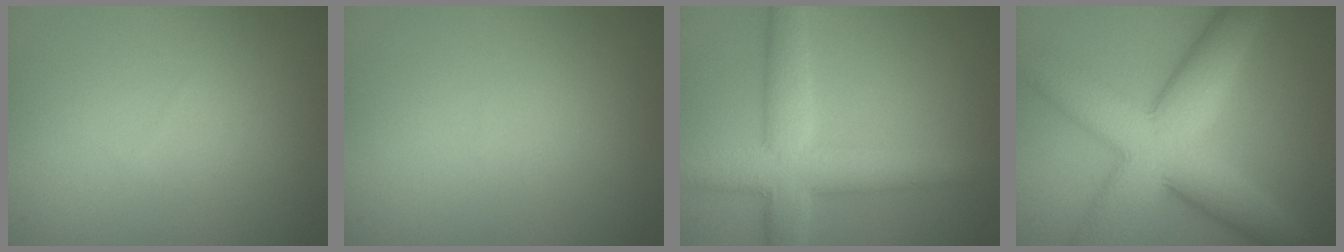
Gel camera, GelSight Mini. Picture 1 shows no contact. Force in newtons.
{"total": 0.0}
{"total": 6.3, "press": 6.3, "slide": 0.1}
{"total": 10.0, "press": 10.0, "slide": 0.3}